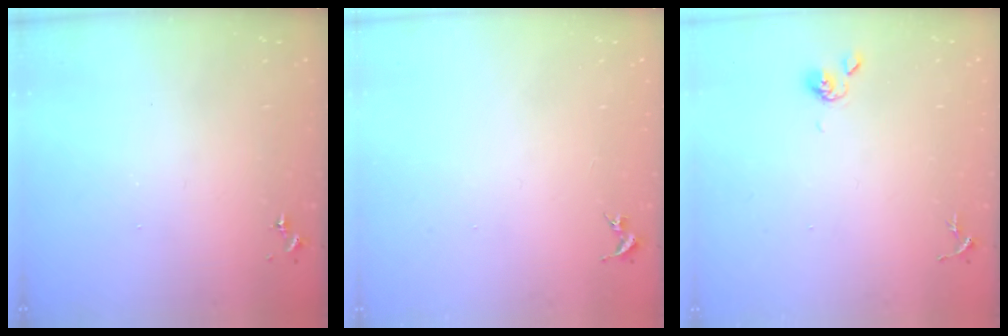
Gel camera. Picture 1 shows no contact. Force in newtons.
{"total": 0.0}
{"total": 4.4, "press": 4.3, "slide": 0.8}